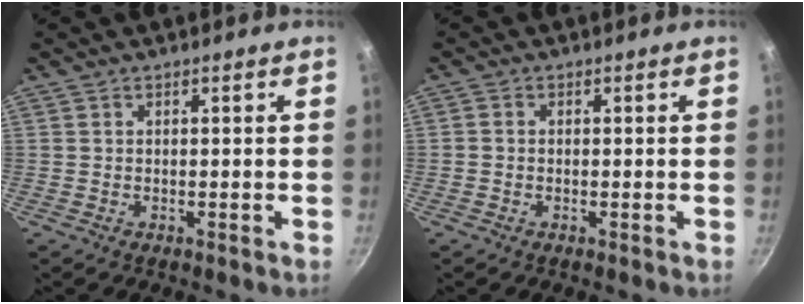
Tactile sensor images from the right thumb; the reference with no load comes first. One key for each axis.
{"total": 0.9, "fx": -0.3, "fy": 0.7, "fz": 0.4, "tx": -0.008, "ty": 0.002, "tz": -0.007}